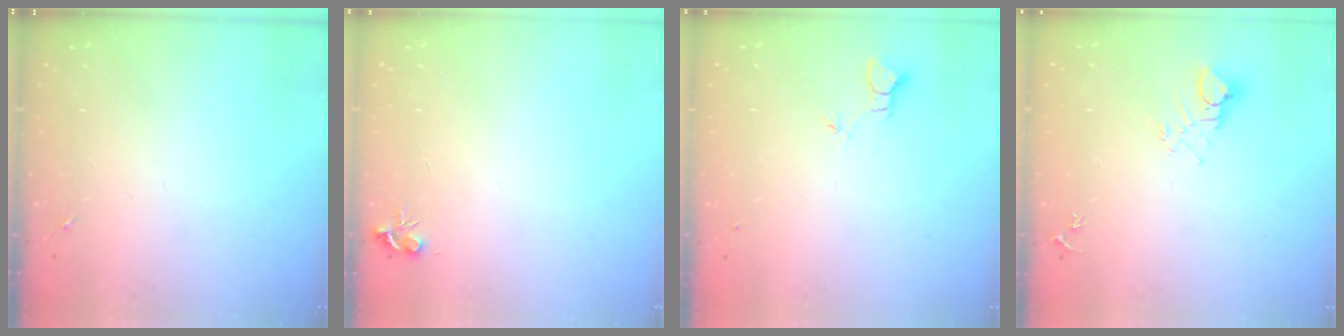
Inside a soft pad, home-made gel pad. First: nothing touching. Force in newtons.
{"total": 4.7, "press": 4.7, "slide": 0.6}
{"total": 1.8, "press": 1.8, "slide": 0.0}
{"total": 6.7, "press": 6.7, "slide": 0.4}